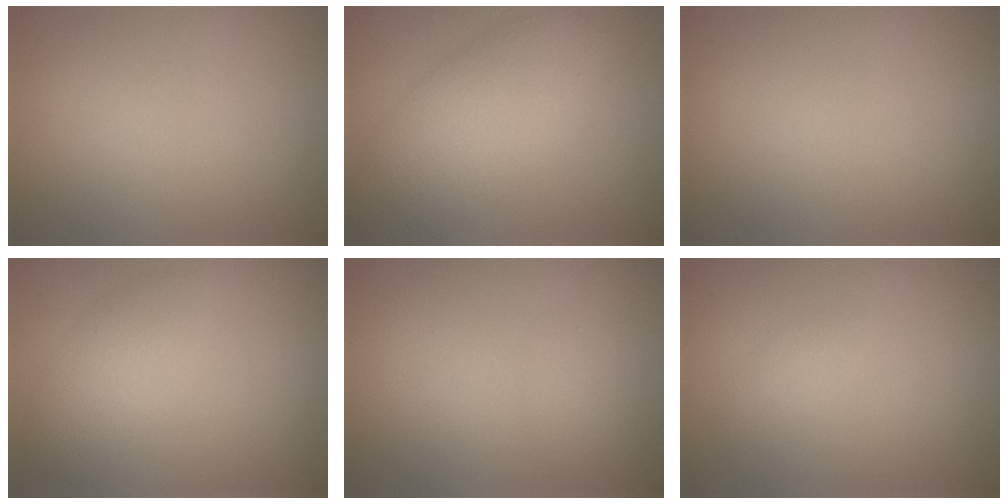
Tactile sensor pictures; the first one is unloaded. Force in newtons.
{"total": 6.8, "press": 6.8, "slide": 0.1}
{"total": 0.0}
{"total": 3.2, "press": 3.2, "slide": 0.1}
{"total": 0.9, "press": 0.9, "slide": 0.0}
{"total": 1.0, "press": 1.0, "slide": 0.1}